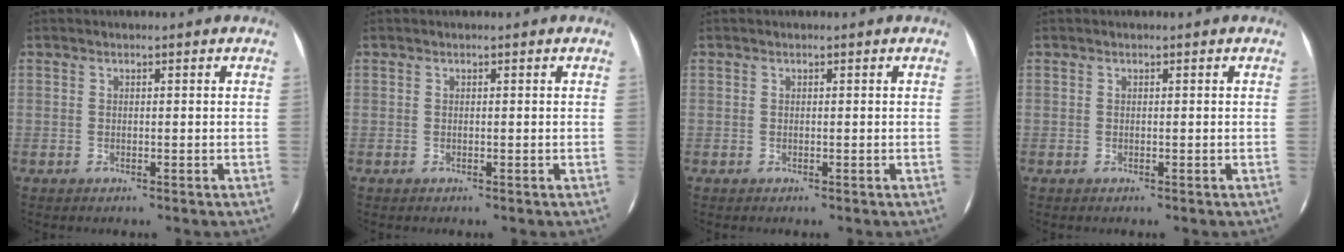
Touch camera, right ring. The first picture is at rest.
{"total": 0.0}
{"total": 0.0}
{"total": 0.0}